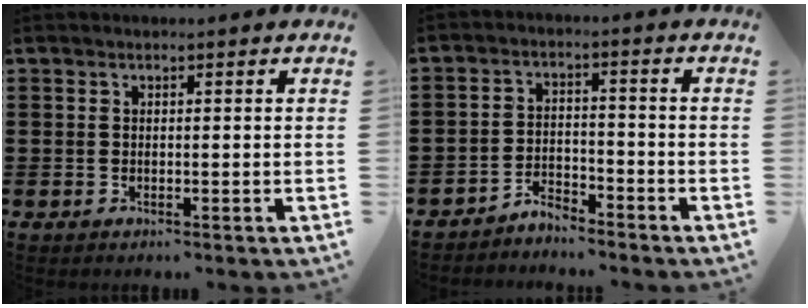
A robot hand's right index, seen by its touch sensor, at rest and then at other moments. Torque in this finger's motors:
{"motor_torque": [0.52, -0.07, 0.01, -0.04]}